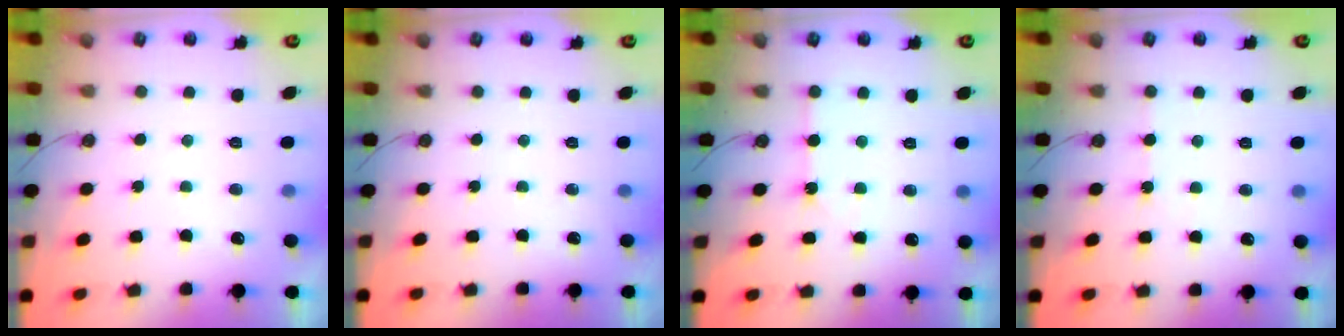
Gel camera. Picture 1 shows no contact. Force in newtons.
{"total": 0.0}
{"total": 3.5, "press": 3.5, "slide": 0.4}
{"total": 1.7, "press": 1.6, "slide": 0.3}